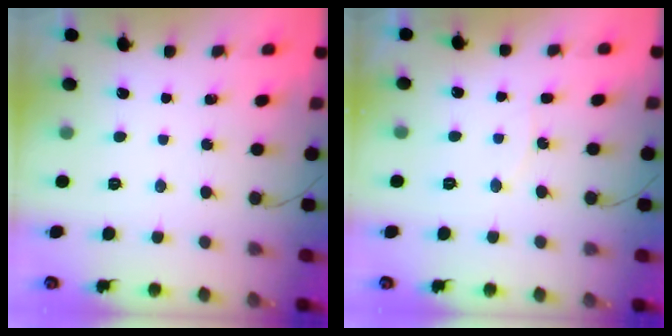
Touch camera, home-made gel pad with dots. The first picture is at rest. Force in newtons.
{"total": 5.5, "press": 5.5, "slide": 0.5}